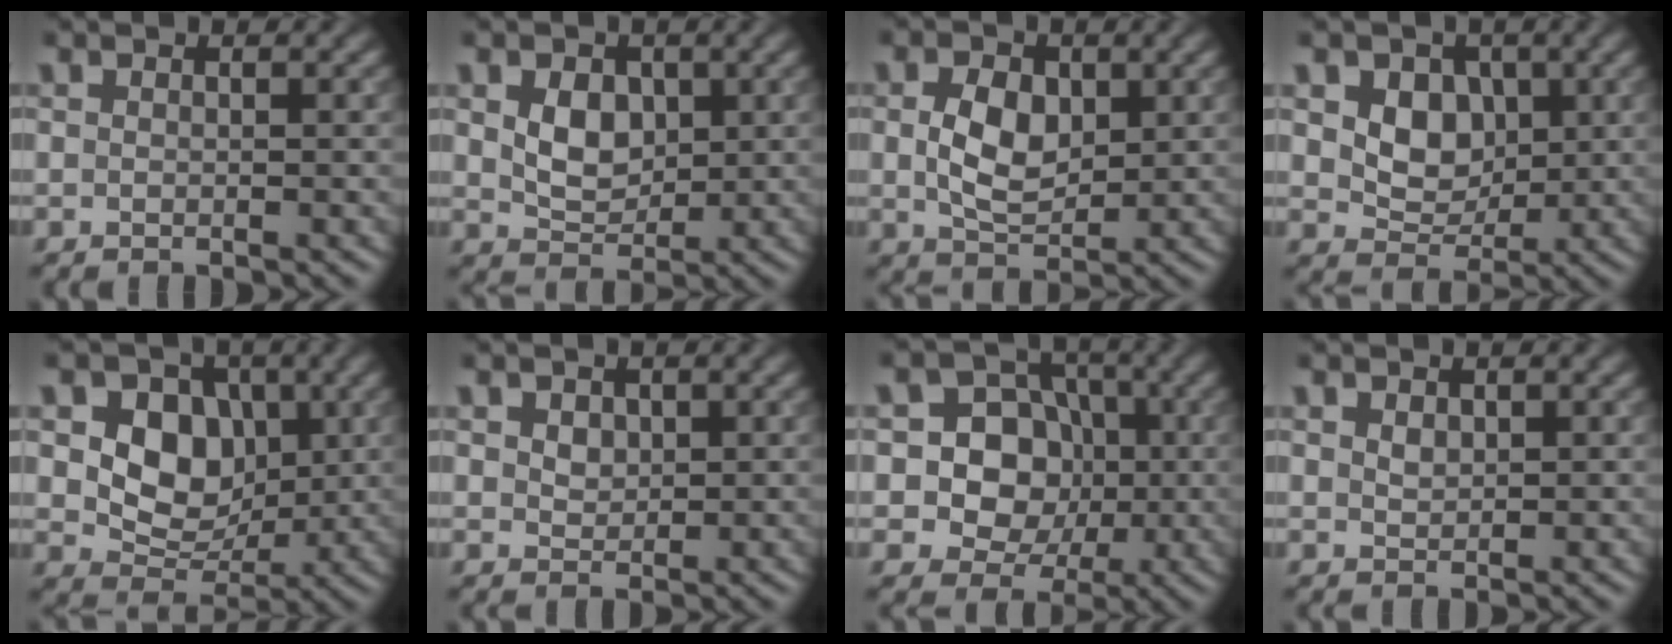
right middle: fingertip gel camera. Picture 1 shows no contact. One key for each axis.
{"total": 3.4, "fx": 0.8, "fy": 2.5, "fz": 2.2, "tx": -0.045, "ty": -0.002, "tz": 0.015}
{"total": 4.4, "fx": 0.6, "fy": 2.9, "fz": 3.2, "tx": -0.067, "ty": -0.001, "tz": 0.011}
{"total": 4.4, "fx": 1.0, "fy": 3.4, "fz": 2.6, "tx": -0.052, "ty": -0.014, "tz": 0.015}
{"total": 6.2, "fx": 1.1, "fy": 4.8, "fz": 3.8, "tx": -0.065, "ty": -0.003, "tz": 0.014}
{"total": 1.6, "fx": 0.7, "fy": 1.2, "fz": 0.8, "tx": -0.014, "ty": 0.006, "tz": 0.007}
{"total": 8.5, "fx": 0.1, "fy": 7.8, "fz": 3.4, "tx": -0.053, "ty": 0.028, "tz": -0.022}
{"total": 0.9, "fx": 0.5, "fy": 0.6, "fz": 0.5, "tx": -0.011, "ty": 0.000, "tz": 0.013}